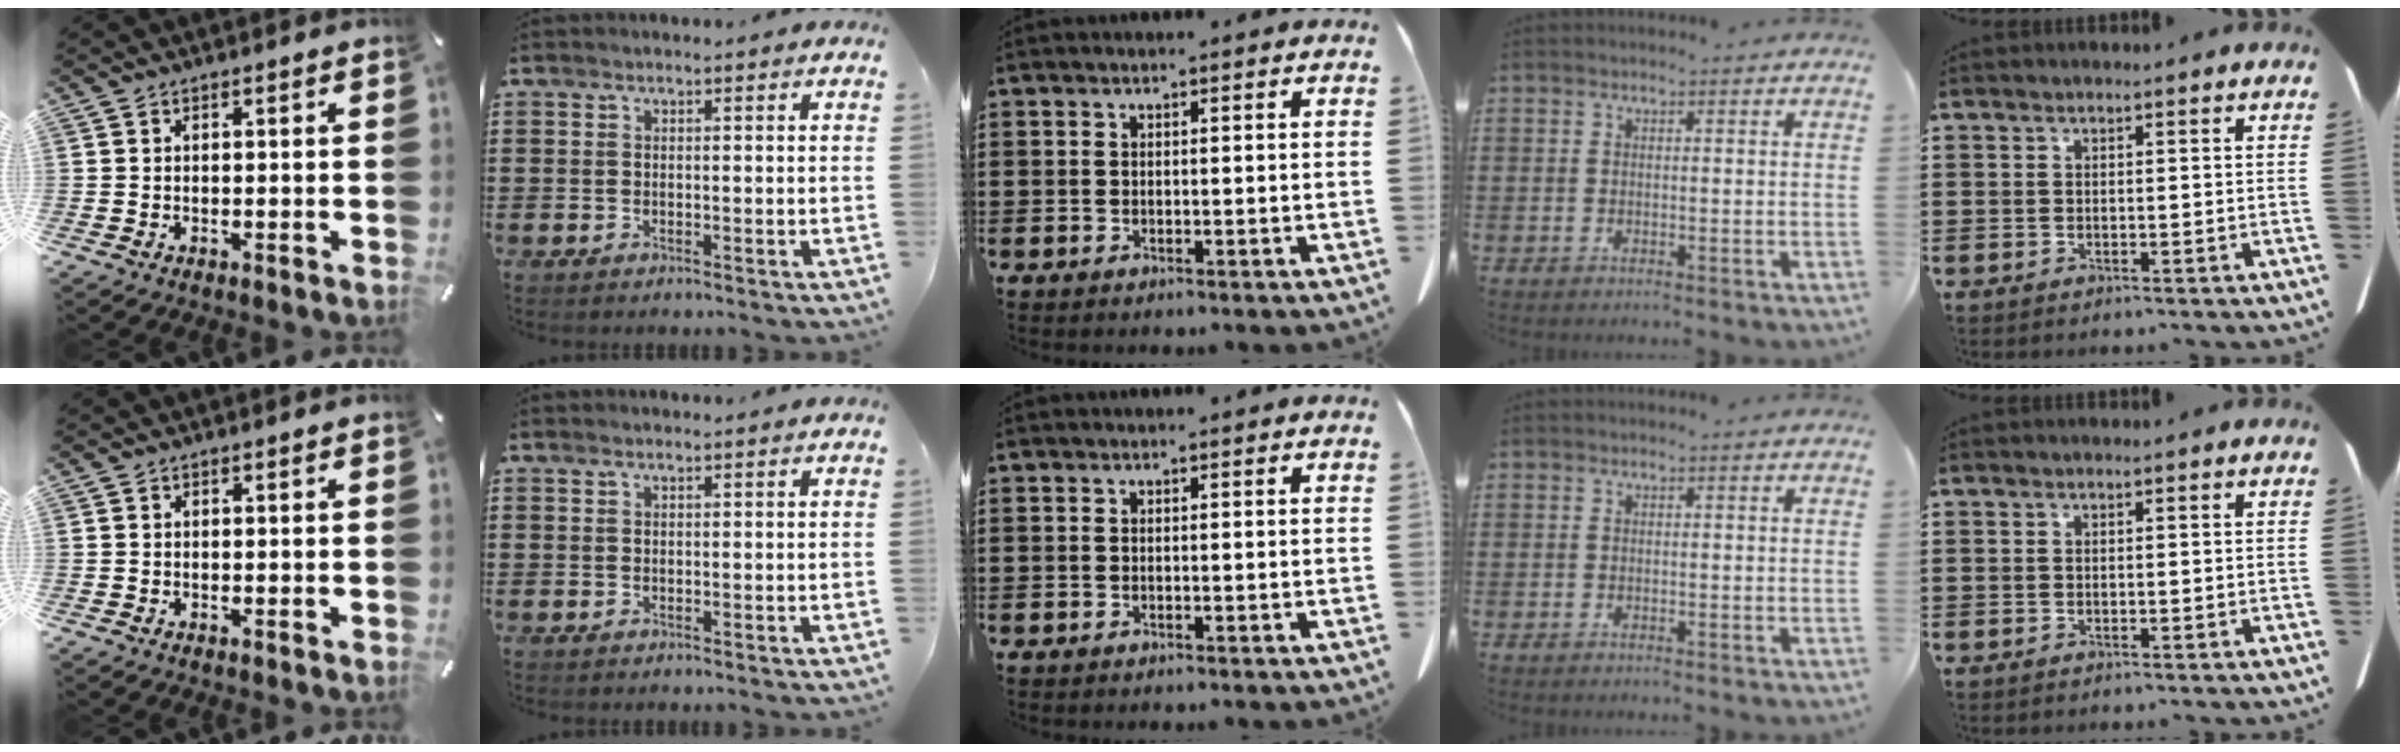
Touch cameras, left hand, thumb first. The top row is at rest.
{"index": {"total": 0.6, "force": [0.5, 0.0, 0.4], "torque": [-0.009, -0.001, 0.010]}}